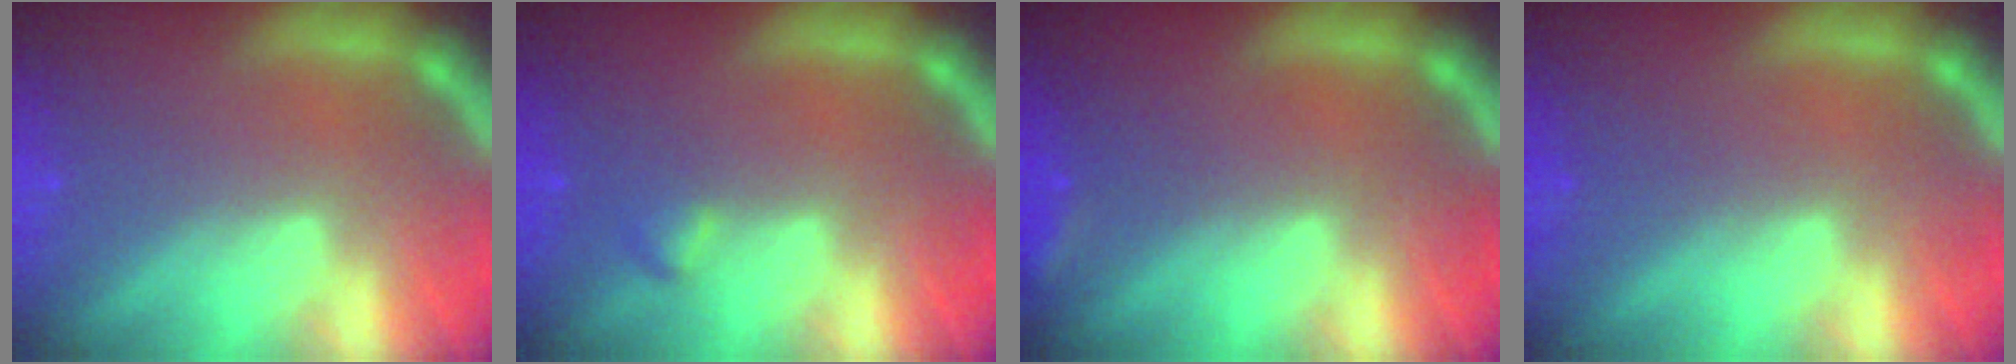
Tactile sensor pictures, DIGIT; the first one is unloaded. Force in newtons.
{"total": 0.9}
{"total": 1.4}
{"total": 0.0}